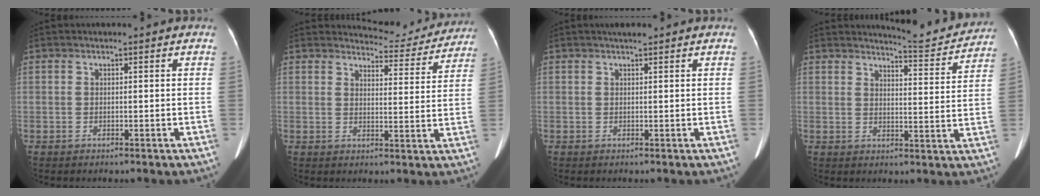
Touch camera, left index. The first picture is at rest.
{"total": 9.0, "force": [8.8, 1.5, -0.1], "torque": [0.008, -0.017, 0.100]}
{"total": 1.7, "force": [1.3, 0.3, 1.0], "torque": [-0.016, 0.008, 0.020]}
{"total": 8.4, "force": [8.4, 0.1, 0.7], "torque": [-0.013, -0.020, 0.102]}